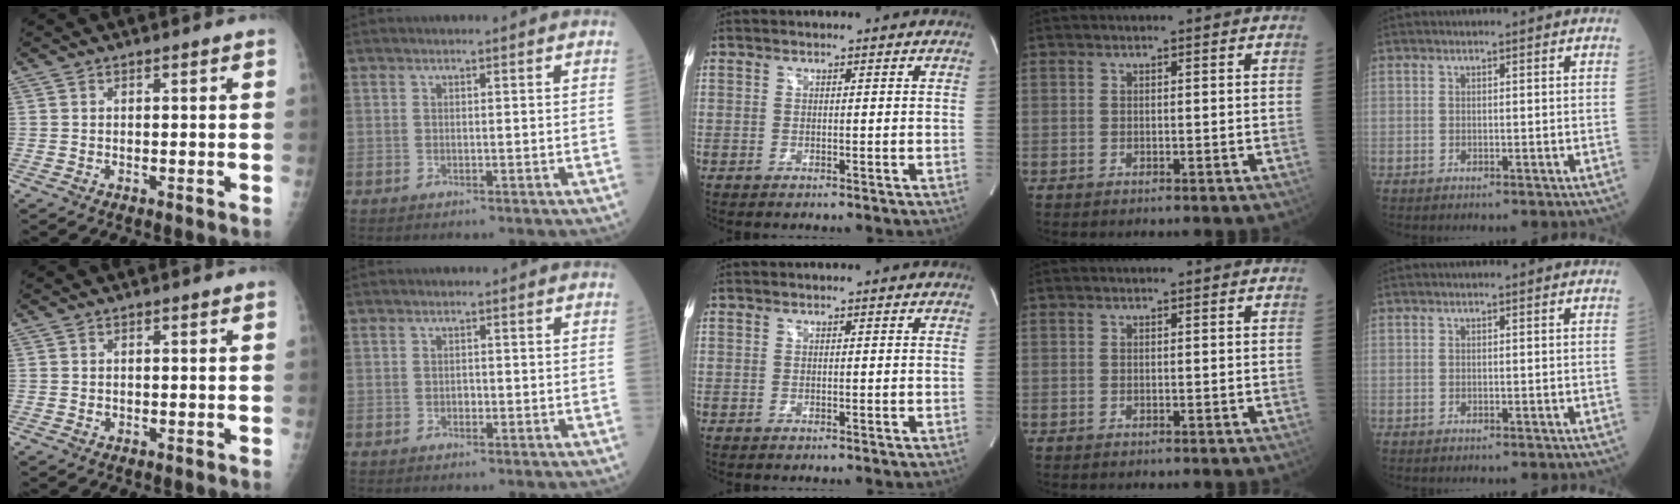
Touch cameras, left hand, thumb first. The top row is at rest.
{"thumb": {"total": 0.6, "force": [0.0, 0.5, 0.2], "torque": [-0.001, 0.001, 0.000]}, "index": {"total": 0.7, "force": [-0.3, 0.4, 0.3], "torque": [0.001, 0.000, -0.008]}}